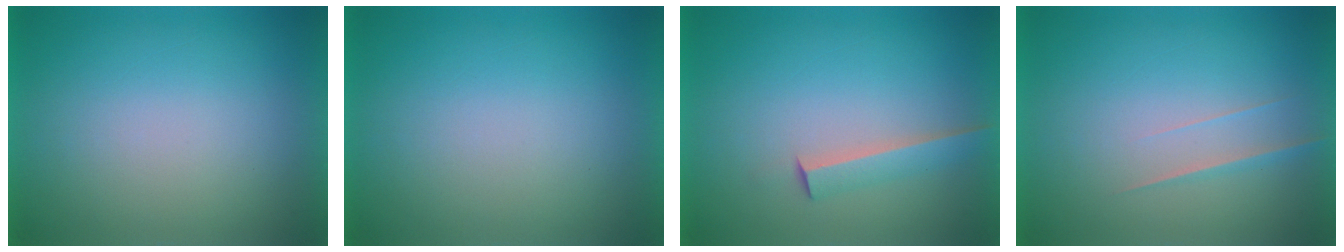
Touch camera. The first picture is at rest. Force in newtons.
{"total": 1.0}
{"total": 2.4}
{"total": 1.5}